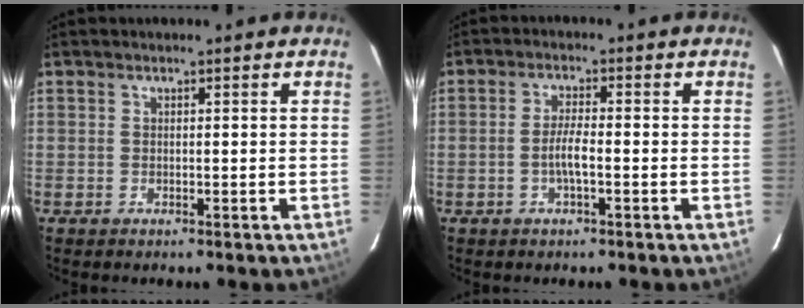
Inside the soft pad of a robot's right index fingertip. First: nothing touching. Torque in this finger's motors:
{"motor_torque": [0.69, -0.13, 0.38, 0.05]}